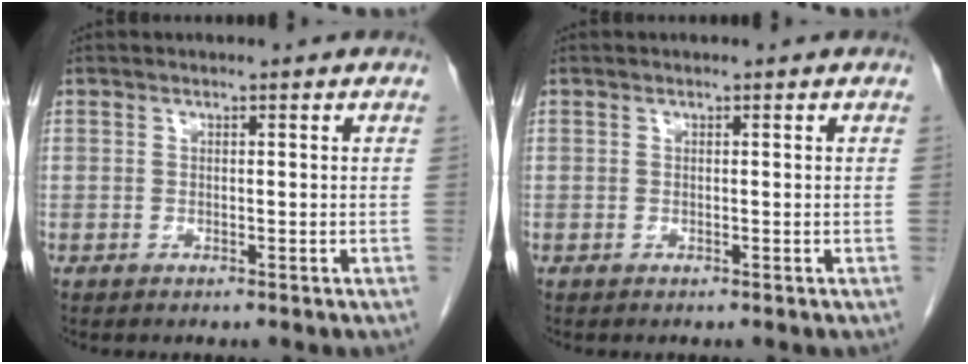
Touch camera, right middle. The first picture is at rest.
{"total": 0.0}